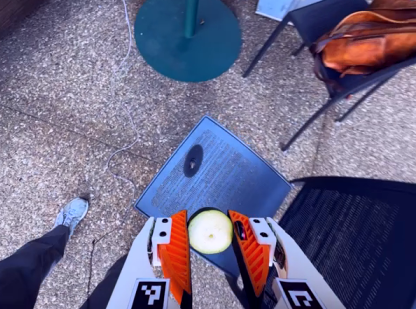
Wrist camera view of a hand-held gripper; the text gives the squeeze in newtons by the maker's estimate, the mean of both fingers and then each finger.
{"total": 9.2, "left": 9.3, "right": 9.2}